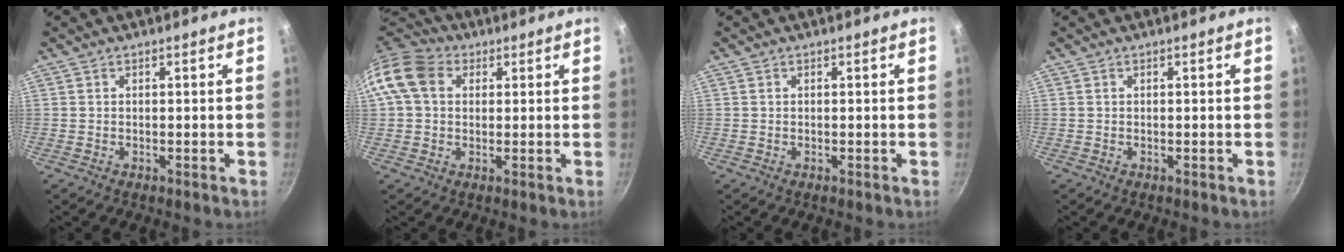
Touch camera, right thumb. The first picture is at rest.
{"total": 10.6, "force": [2.5, 8.2, 6.2], "torque": [-0.101, 0.015, 0.028]}
{"total": 0.0}
{"total": 0.0}